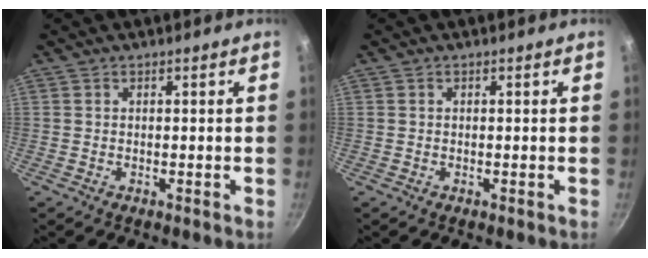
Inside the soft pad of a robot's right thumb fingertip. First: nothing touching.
{"total": 0.0}